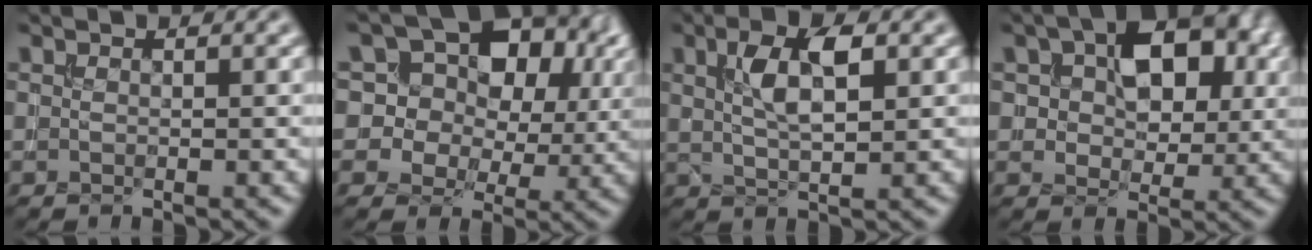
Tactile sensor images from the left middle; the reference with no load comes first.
{"total": 13.3, "force": [4.9, 10.5, 6.5], "torque": [-0.120, 0.049, 0.077]}
{"total": 4.5, "force": [1.3, 1.5, 4.0], "torque": [-0.075, 0.005, 0.026]}
{"total": 7.7, "force": [2.2, 5.0, 5.5], "torque": [-0.084, 0.004, 0.025]}